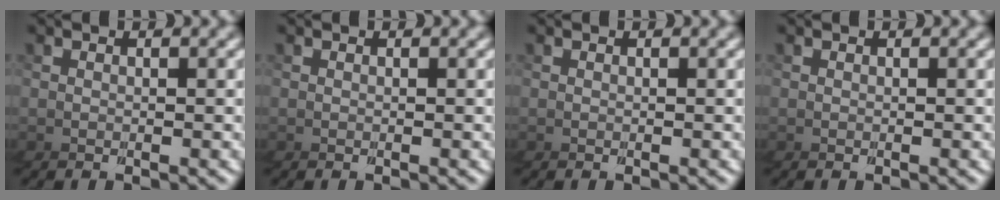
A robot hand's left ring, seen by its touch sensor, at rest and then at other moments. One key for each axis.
{"total": 0.0}
{"total": 0.0}
{"total": 0.0}